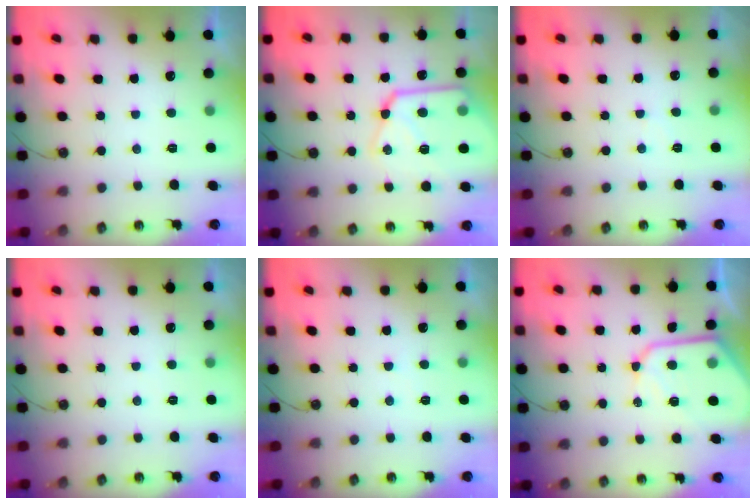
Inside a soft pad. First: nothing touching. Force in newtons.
{"total": 16.4, "press": 16.4, "slide": 1.5}
{"total": 3.8, "press": 3.7, "slide": 0.6}
{"total": 2.9, "press": 2.9, "slide": 0.5}
{"total": 1.5, "press": 1.5, "slide": 0.4}
{"total": 12.7, "press": 12.6, "slide": 1.2}